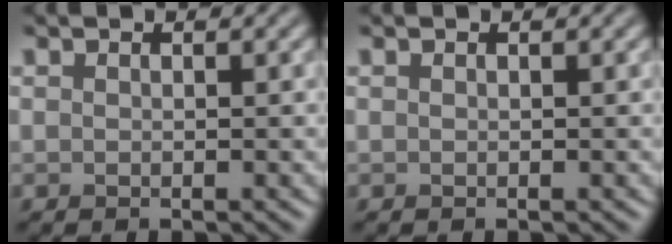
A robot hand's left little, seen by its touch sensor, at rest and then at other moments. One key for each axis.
{"total": 0.0}